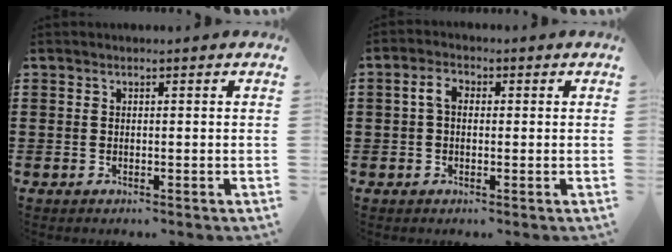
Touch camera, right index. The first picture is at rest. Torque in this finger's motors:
{"motor_torque": [0.48, -0.29, 0.18, 0.07]}